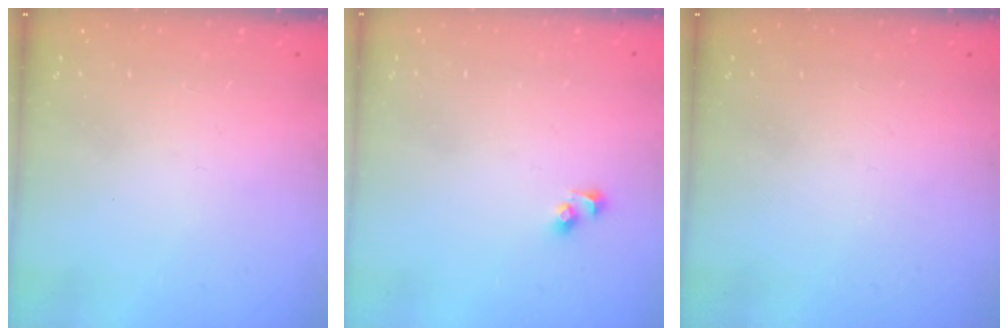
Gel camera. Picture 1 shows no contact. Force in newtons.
{"total": 2.7, "press": 2.5, "slide": 1.2}
{"total": 0.0}